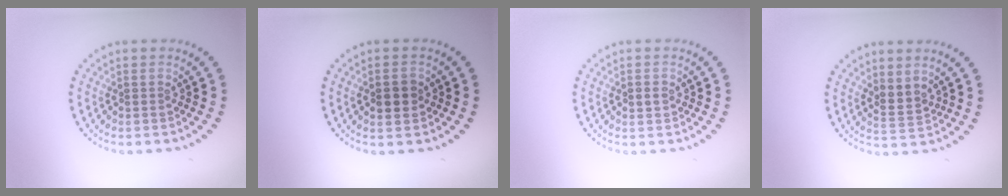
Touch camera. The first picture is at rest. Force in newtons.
{"total": 2.3, "press": 2.3, "slide": 0.0}
{"total": 0.9, "press": 0.9, "slide": 0.2}
{"total": 2.0, "press": 1.4, "slide": 1.5}